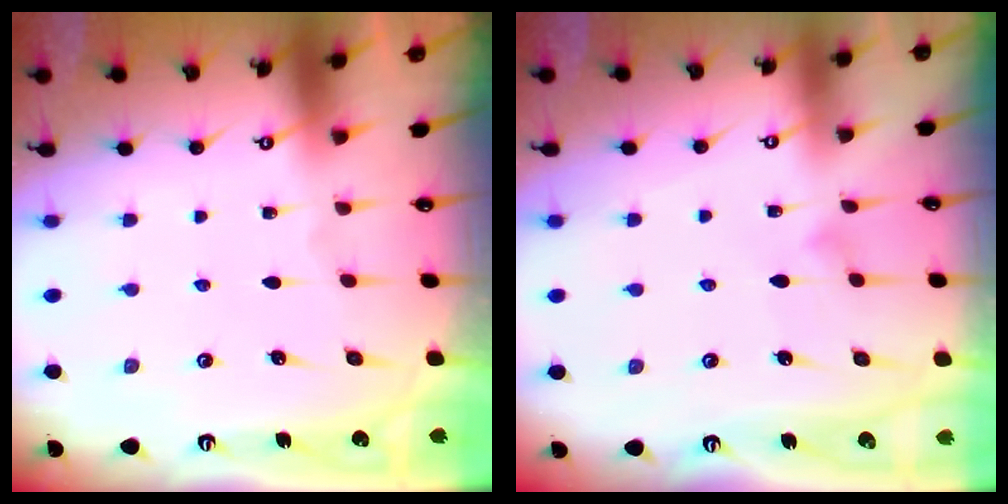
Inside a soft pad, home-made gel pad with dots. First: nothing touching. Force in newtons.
{"total": 5.0, "press": 5.0, "slide": 0.3}